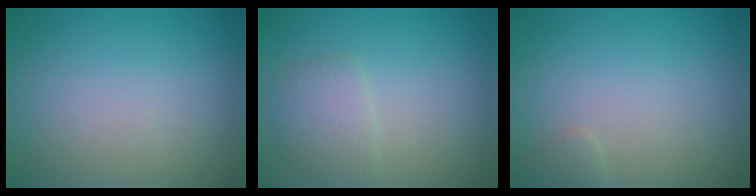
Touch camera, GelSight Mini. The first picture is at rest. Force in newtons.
{"total": 2.4, "press": 2.4, "slide": 0.0}
{"total": 0.7, "press": 0.7, "slide": 0.0}